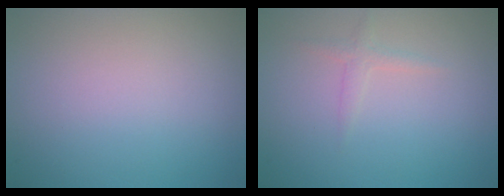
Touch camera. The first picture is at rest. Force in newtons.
{"total": 1.1, "press": 1.1, "slide": 0.0}